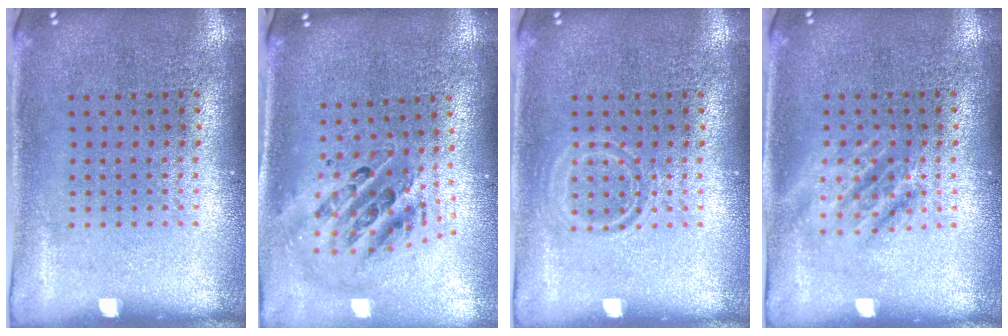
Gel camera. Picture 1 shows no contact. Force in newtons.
{"total": 1.4, "press": 1.3, "slide": 0.7}
{"total": 1.4, "press": 1.3, "slide": 0.4}
{"total": 1.1, "press": 1.1, "slide": 0.2}